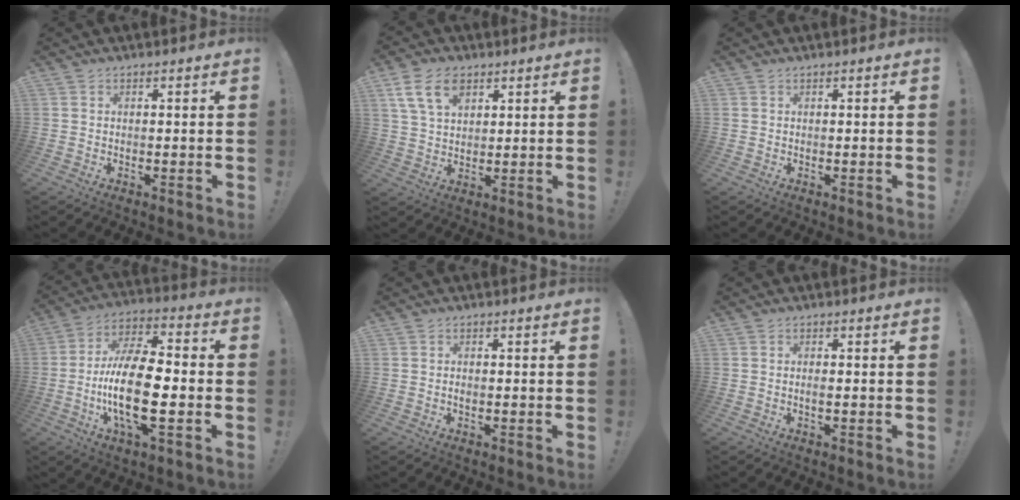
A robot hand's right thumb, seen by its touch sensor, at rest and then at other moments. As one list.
[{"total": 11.1, "force": [5.6, 6.9, 6.7], "torque": [-0.118, -0.012, 0.105]}, {"total": 0.0}, {"total": 19.7, "force": [-3.7, 8.0, 17.6], "torque": [-0.333, 0.000, -0.064]}, {"total": 1.0, "force": [-0.1, 0.4, 0.9], "torque": [-0.017, 0.003, -0.003]}, {"total": 1.4, "force": [-0.3, 0.3, 1.3], "torque": [-0.023, 0.002, -0.005]}]